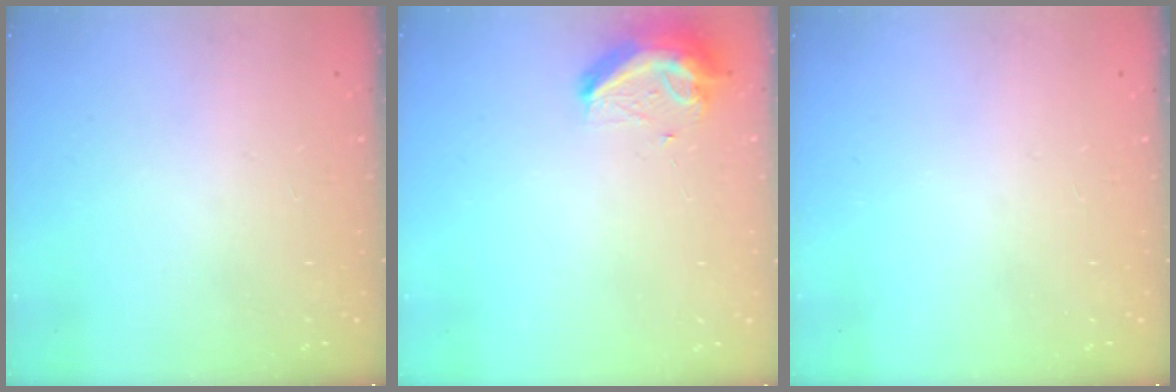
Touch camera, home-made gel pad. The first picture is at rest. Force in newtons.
{"total": 10.1, "press": 10.1, "slide": 0.9}
{"total": 0.0}